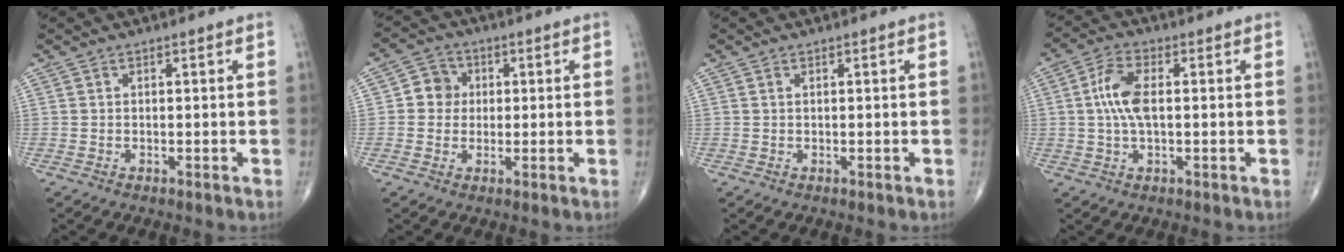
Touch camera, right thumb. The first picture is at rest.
{"total": 5.0, "force": [0.5, 4.6, 1.7], "torque": [-0.001, 0.008, -0.002]}
{"total": 0.0}
{"total": 6.8, "force": [0.5, 3.0, 6.1], "torque": [-0.135, 0.010, 0.005]}